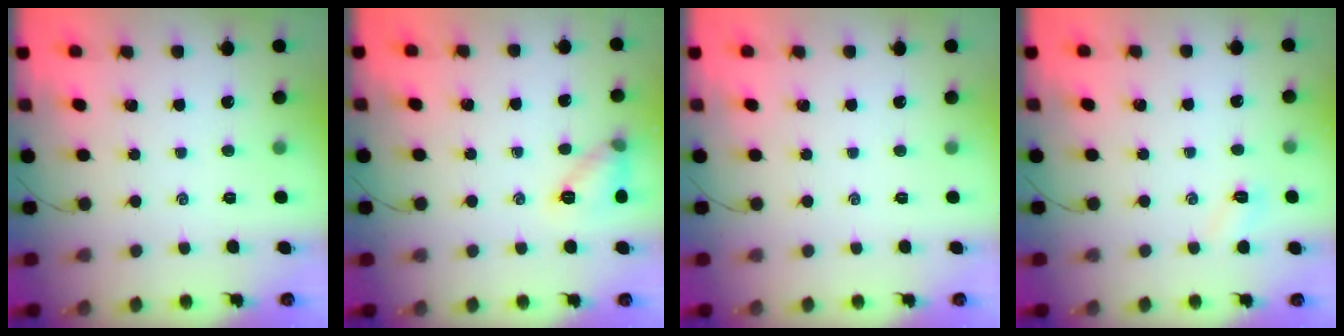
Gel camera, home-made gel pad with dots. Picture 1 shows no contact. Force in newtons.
{"total": 8.7, "press": 8.6, "slide": 1.0}
{"total": 0.0}
{"total": 3.2, "press": 3.1, "slide": 0.9}